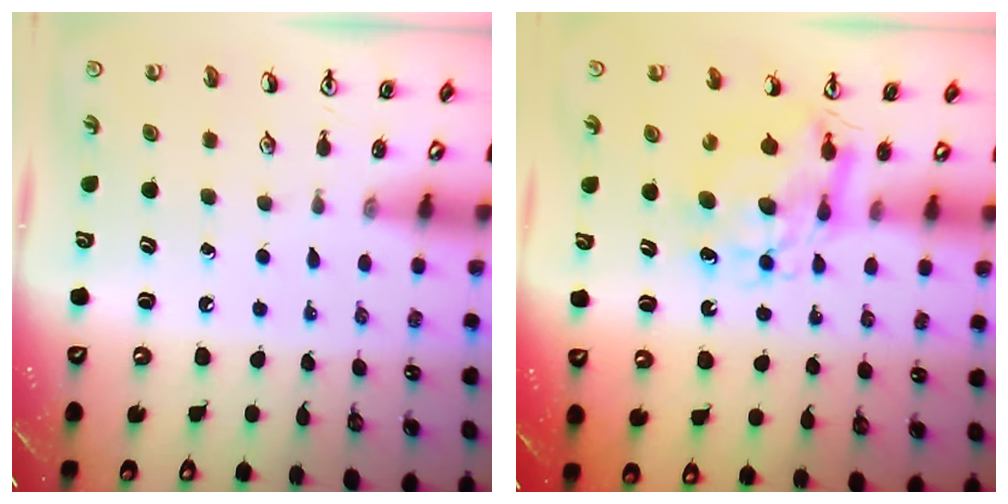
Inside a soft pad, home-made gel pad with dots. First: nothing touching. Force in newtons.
{"total": 8.8, "press": 8.8, "slide": 0.9}